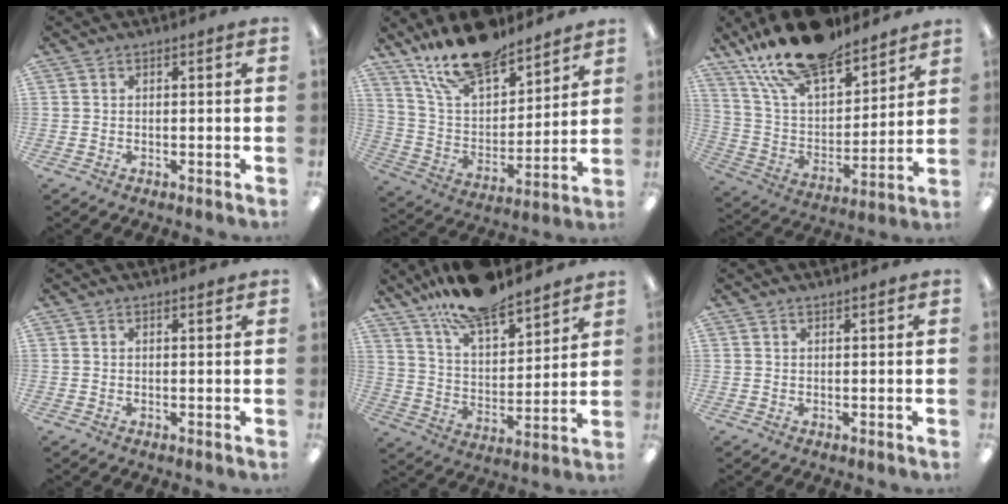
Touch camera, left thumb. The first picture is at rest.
{"total": 17.6, "force": [14.6, 6.6, 7.4], "torque": [-0.148, -0.087, 0.263]}
{"total": 19.8, "force": [16.1, 7.2, 9.2], "torque": [-0.180, -0.094, 0.286]}
{"total": 0.8, "force": [0.7, 0.1, 0.2], "torque": [0.003, -0.004, 0.011]}
{"total": 15.6, "force": [13.3, 4.9, 6.4], "torque": [-0.121, -0.082, 0.239]}
{"total": 0.8, "force": [0.7, 0.2, 0.2], "torque": [-0.005, 0.001, 0.013]}